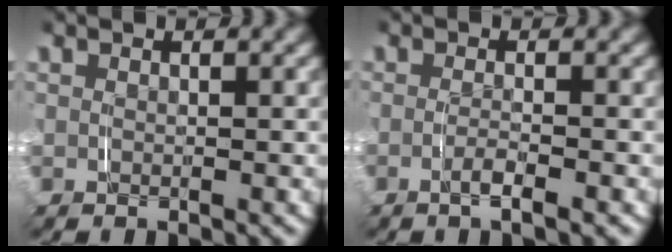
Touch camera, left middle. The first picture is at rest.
{"total": 1.6, "force": [-1.1, -0.2, 1.1], "torque": [-0.027, -0.006, -0.019]}